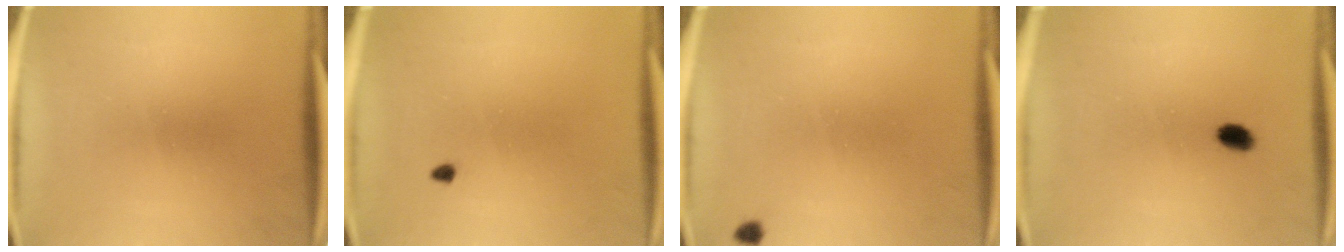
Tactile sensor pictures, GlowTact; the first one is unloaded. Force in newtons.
{"total": 0.7}
{"total": 1.0}
{"total": 2.4}